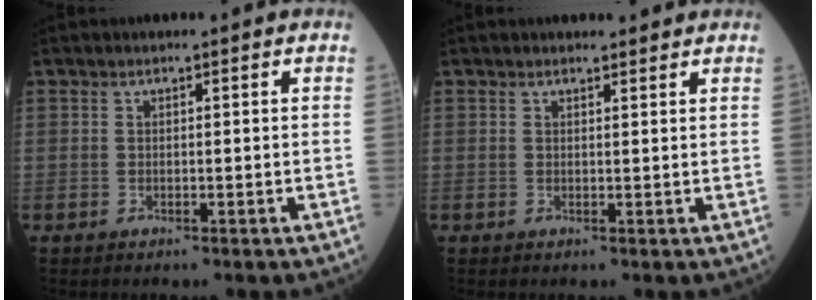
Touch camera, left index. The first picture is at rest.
{"total": 2.4, "force": [2.3, 0.6, 0.3], "torque": [-0.005, 0.003, 0.025]}